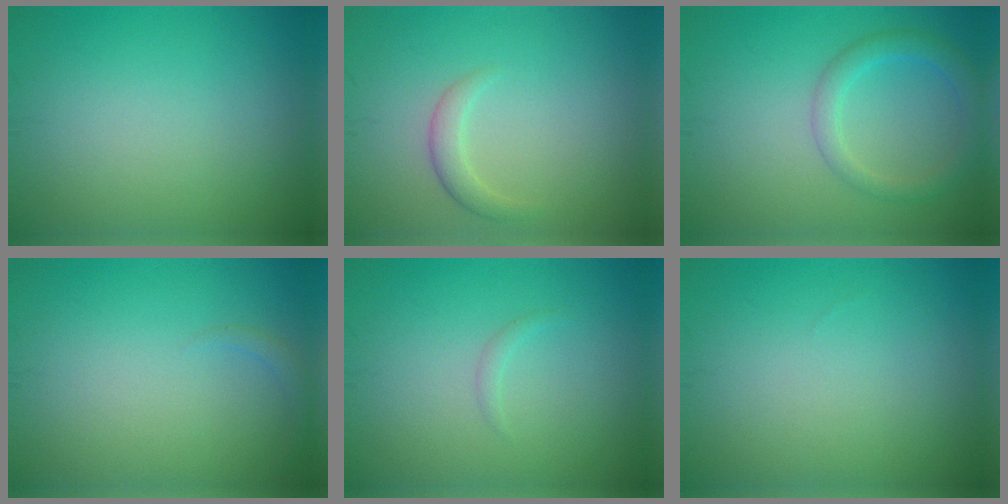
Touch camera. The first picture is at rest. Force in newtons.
{"total": 1.6, "press": 1.6, "slide": 0.1}
{"total": 2.8, "press": 2.8, "slide": 0.2}
{"total": 0.8, "press": 0.8, "slide": 0.1}
{"total": 0.6, "press": 0.6, "slide": 0.0}
{"total": 0.0}